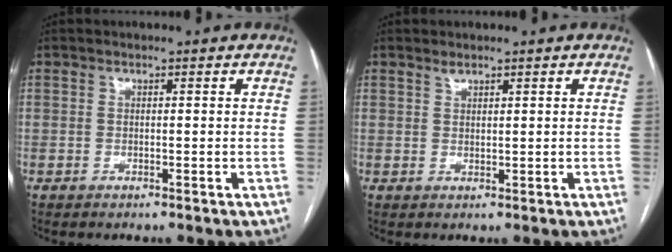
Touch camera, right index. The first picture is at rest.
{"total": 0.9, "force": [0.9, 0.2, 0.2], "torque": [-0.004, -0.002, 0.017]}